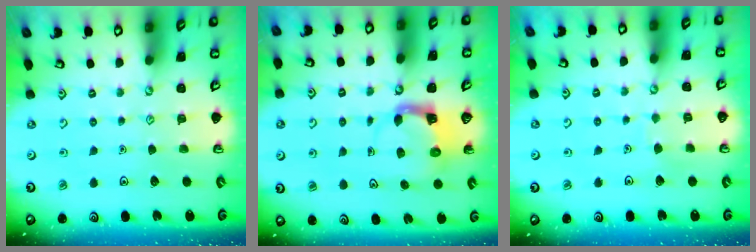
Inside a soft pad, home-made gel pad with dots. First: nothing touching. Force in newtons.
{"total": 3.7, "press": 3.7, "slide": 0.6}
{"total": 2.9, "press": 2.9, "slide": 0.2}